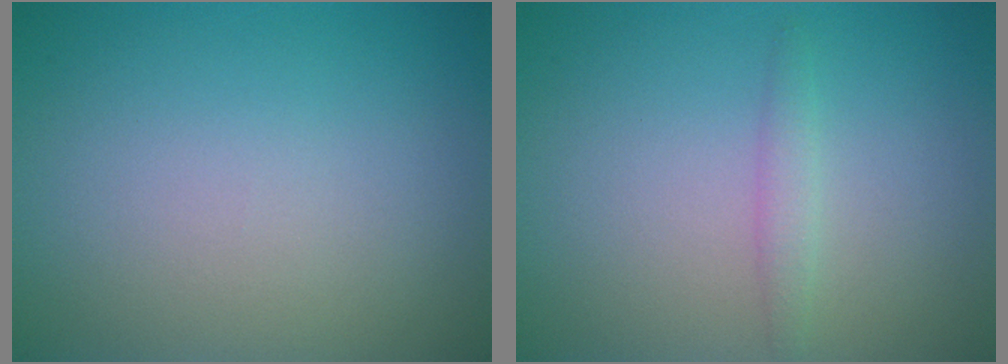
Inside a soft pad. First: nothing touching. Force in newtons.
{"total": 1.3, "press": 1.3, "slide": 0.0}